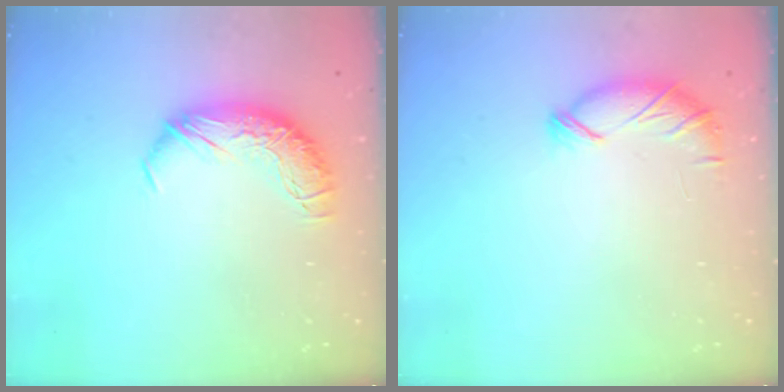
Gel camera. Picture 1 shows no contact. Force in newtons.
{"total": 6.4, "press": 6.4, "slide": 0.6}